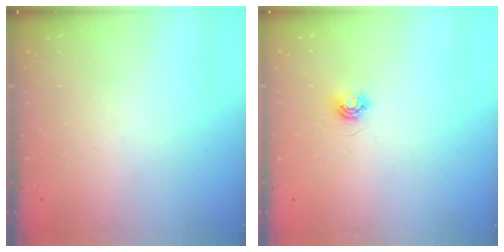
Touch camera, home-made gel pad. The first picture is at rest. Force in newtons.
{"total": 5.0, "press": 4.9, "slide": 0.4}